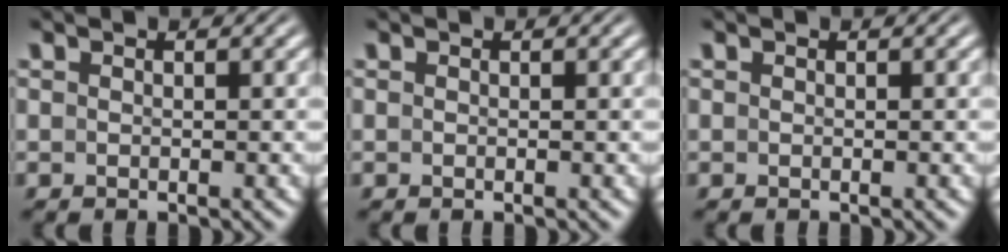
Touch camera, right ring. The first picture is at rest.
{"total": 0.0}
{"total": 0.0}